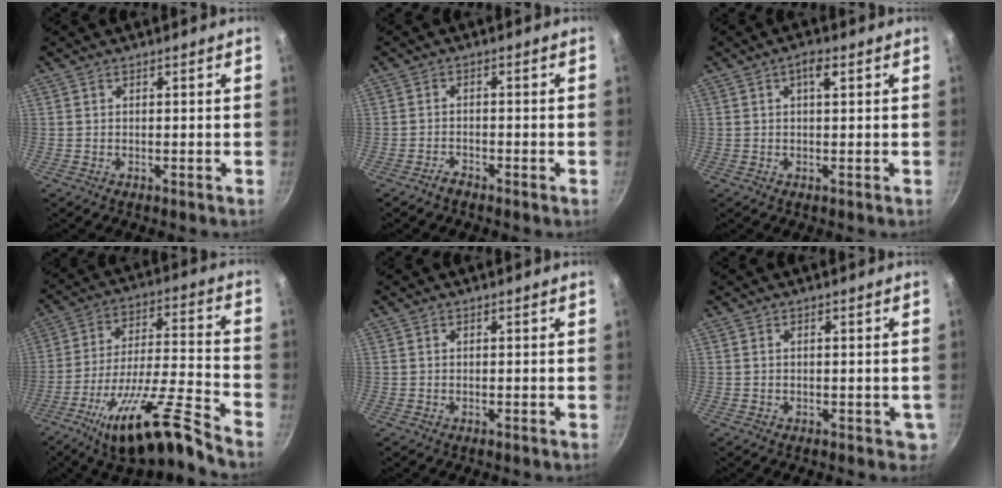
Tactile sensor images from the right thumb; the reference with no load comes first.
{"total": 1.6, "force": [-1.5, 0.2, 0.6], "torque": [-0.015, 0.014, -0.025]}
{"total": 2.9, "force": [1.0, 0.9, 2.6], "torque": [-0.045, 0.004, 0.016]}
{"total": 18.6, "force": [-13.0, 2.5, 13.1], "torque": [-0.213, 0.071, -0.228]}
{"total": 0.0}
{"total": 2.3, "force": [-0.2, 1.3, 1.9], "torque": [-0.017, -0.002, 0.000]}